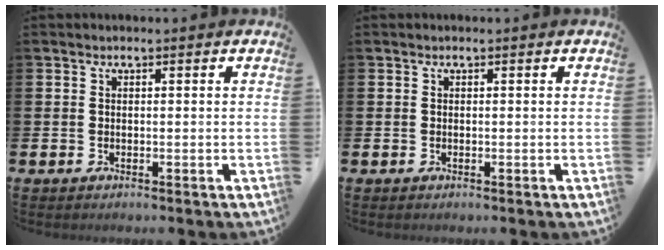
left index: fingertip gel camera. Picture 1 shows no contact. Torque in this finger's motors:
{"motor_torque": [-0.11, -0.05, -0.07, -0.01]}